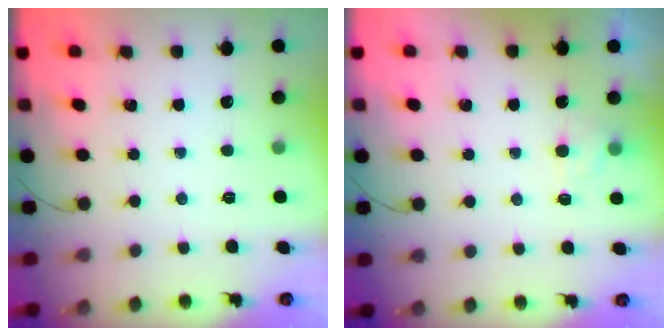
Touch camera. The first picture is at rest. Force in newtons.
{"total": 2.5, "press": 2.0, "slide": 1.5}